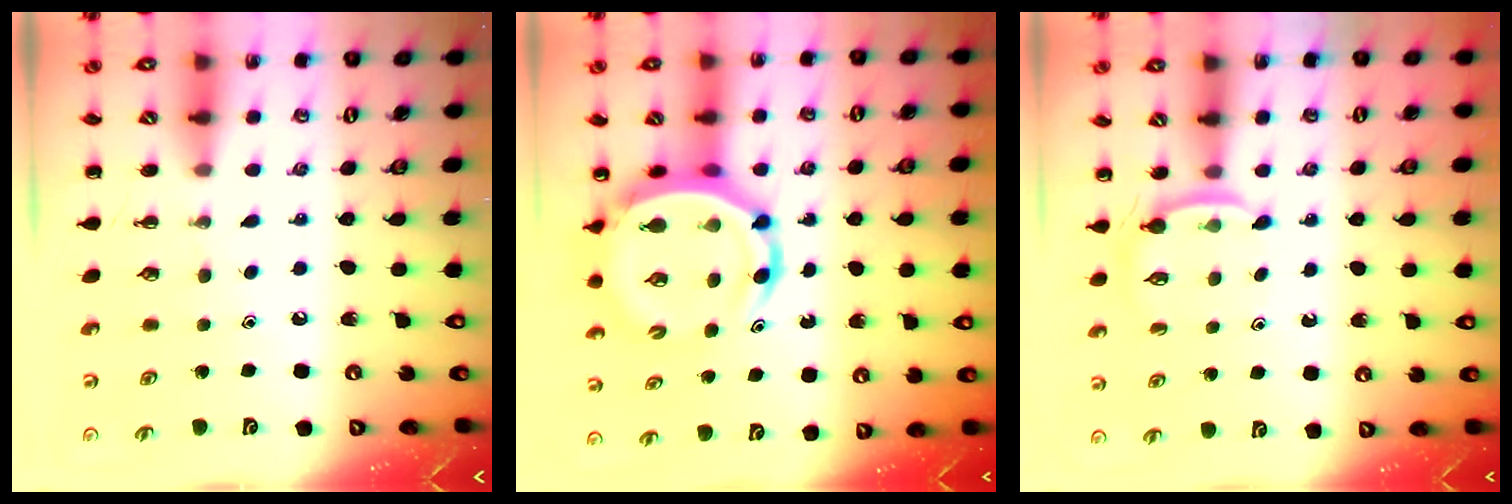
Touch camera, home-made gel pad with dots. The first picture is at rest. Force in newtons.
{"total": 9.7, "press": 9.3, "slide": 2.8}
{"total": 5.6, "press": 5.4, "slide": 1.4}